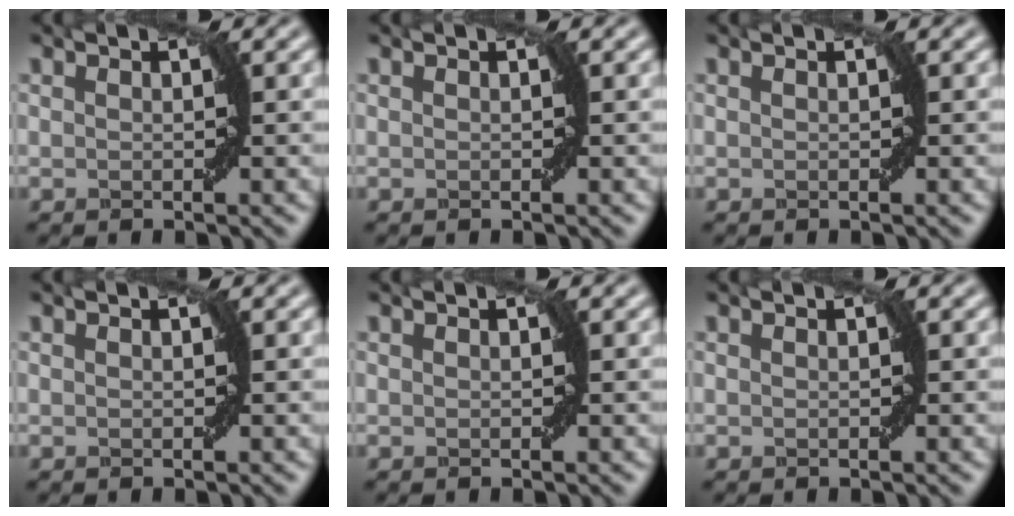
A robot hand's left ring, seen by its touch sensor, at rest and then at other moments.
{"total": 0.0}
{"total": 0.0}
{"total": 0.0}
{"total": 0.0}
{"total": 0.0}